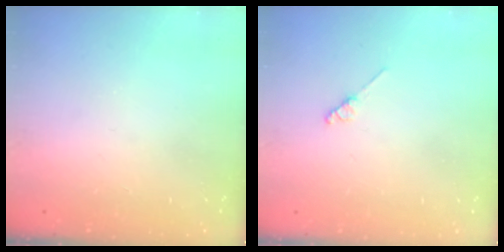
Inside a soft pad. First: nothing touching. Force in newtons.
{"total": 2.0, "press": 1.9, "slide": 0.3}